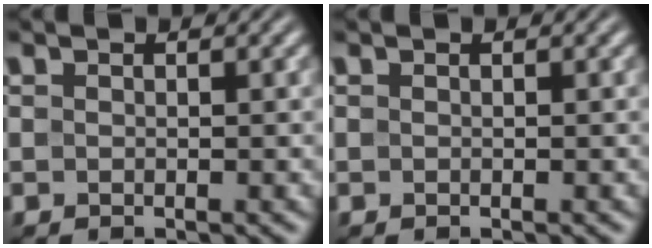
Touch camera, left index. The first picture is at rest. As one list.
[{"total": 0.0}]